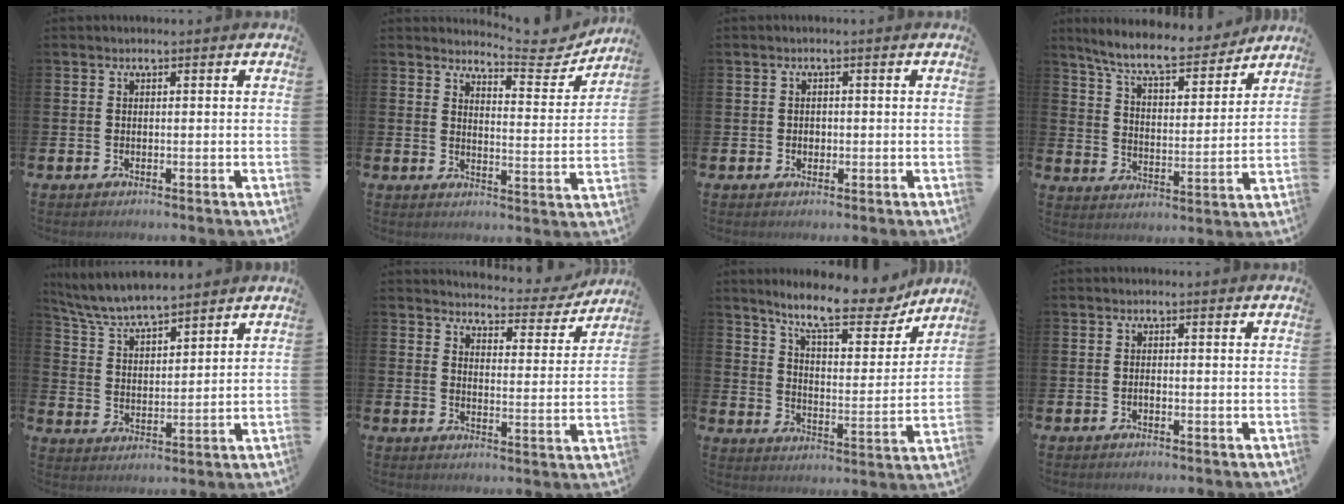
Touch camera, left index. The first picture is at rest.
{"total": 5.5, "force": [5.4, 0.6, 0.9], "torque": [-0.015, -0.046, 0.090]}
{"total": 1.0, "force": [0.0, 0.9, 0.4], "torque": [0.005, 0.001, -0.005]}
{"total": 8.6, "force": [7.7, 1.5, 3.4], "torque": [-0.096, -0.049, 0.134]}
{"total": 6.5, "force": [6.2, 0.9, 1.5], "torque": [-0.060, -0.029, 0.113]}
{"total": 3.9, "force": [3.7, 1.0, 0.2], "torque": [-0.014, -0.036, 0.058]}
{"total": 11.1, "force": [9.7, 2.3, 4.9], "torque": [-0.109, -0.054, 0.165]}
{"total": 0.7, "force": [-0.5, 0.2, 0.5], "torque": [-0.013, -0.002, -0.008]}